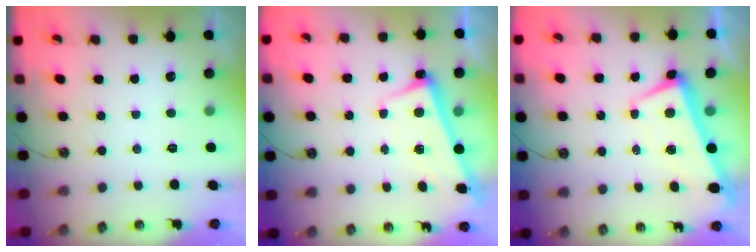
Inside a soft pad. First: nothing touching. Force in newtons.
{"total": 2.6, "press": 2.4, "slide": 1.0}
{"total": 2.5, "press": 2.4, "slide": 0.4}